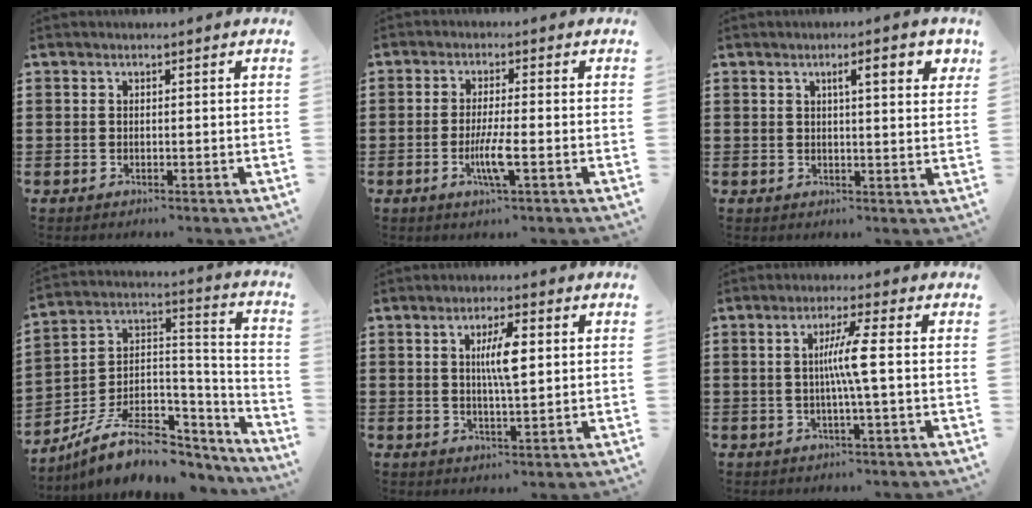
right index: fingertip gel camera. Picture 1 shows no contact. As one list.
[{"total": 5.1, "force": [-1.8, 0.6, 4.7], "torque": [-0.092, -0.012, -0.034]}, {"total": 4.5, "force": [1.8, 0.4, 4.1], "torque": [-0.066, -0.002, 0.022]}, {"total": 9.7, "force": [-6.0, 5.2, 5.5], "torque": [-0.110, 0.010, -0.106]}, {"total": 5.7, "force": [1.0, 0.9, 5.6], "torque": [-0.107, 0.004, 0.014]}, {"total": 5.5, "force": [-0.1, -1.0, 5.4], "torque": [-0.098, -0.011, -0.008]}]